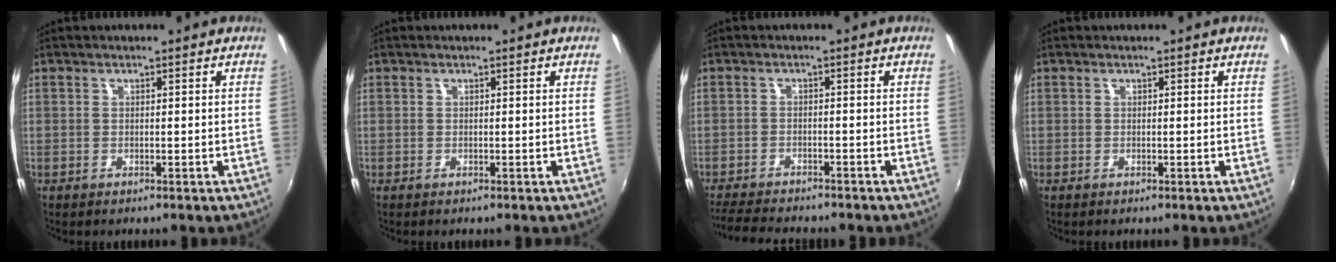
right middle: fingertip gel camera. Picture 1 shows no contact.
{"total": 0.0}
{"total": 8.2, "force": [-7.5, 1.5, 2.9], "torque": [-0.080, -0.019, -0.122]}
{"total": 0.0}